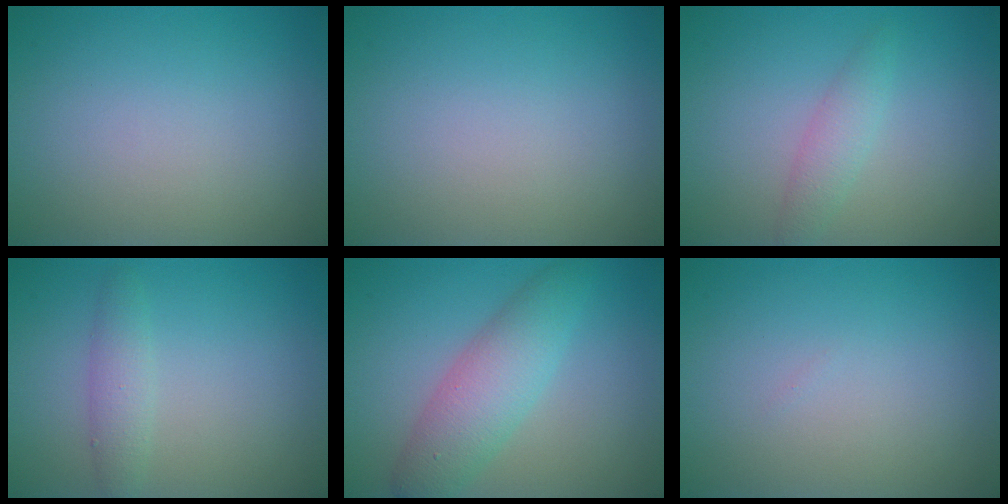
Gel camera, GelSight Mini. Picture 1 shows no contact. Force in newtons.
{"total": 0.0}
{"total": 1.8, "press": 1.8, "slide": 0.0}
{"total": 1.9, "press": 1.9, "slide": 0.0}
{"total": 4.8, "press": 4.8, "slide": 0.1}
{"total": 0.0}